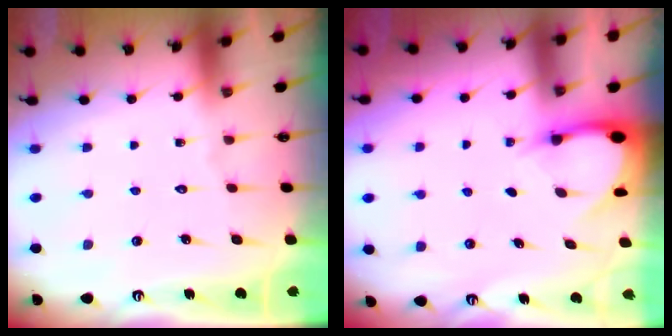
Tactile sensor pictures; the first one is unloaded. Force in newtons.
{"total": 3.3, "press": 3.3, "slide": 0.3}